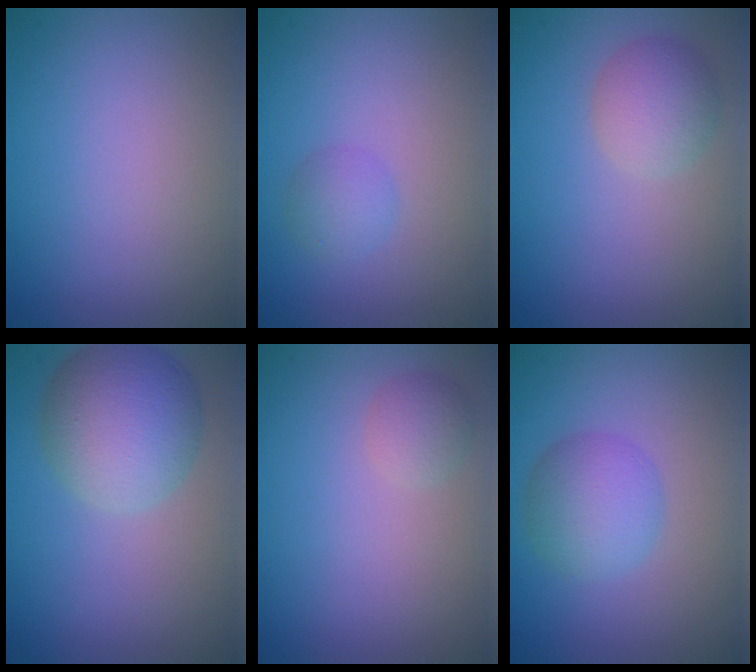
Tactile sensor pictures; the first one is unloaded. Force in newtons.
{"total": 1.7, "press": 1.7, "slide": 0.1}
{"total": 2.7, "press": 2.7, "slide": 0.2}
{"total": 6.6, "press": 6.6, "slide": 0.2}
{"total": 1.6, "press": 1.6, "slide": 0.1}
{"total": 3.9, "press": 3.9, "slide": 0.0}